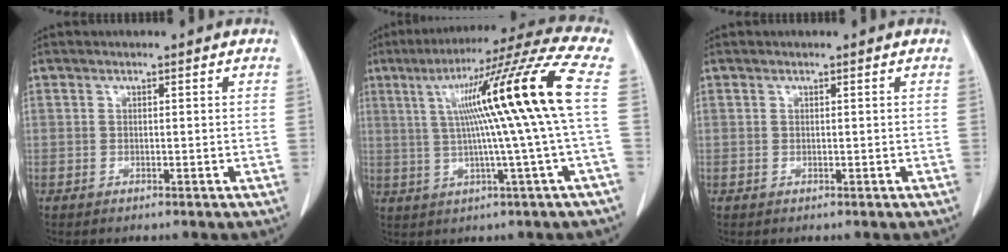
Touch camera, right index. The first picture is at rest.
{"total": 18.1, "force": [2.6, -2.1, 17.7], "torque": [-0.271, 0.024, 0.033]}
{"total": 0.0}